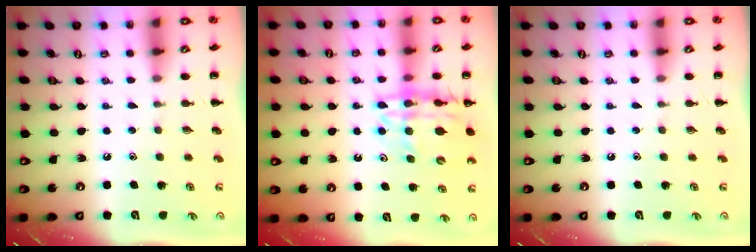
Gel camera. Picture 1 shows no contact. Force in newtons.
{"total": 15.8, "press": 15.4, "slide": 3.8}
{"total": 0.0}